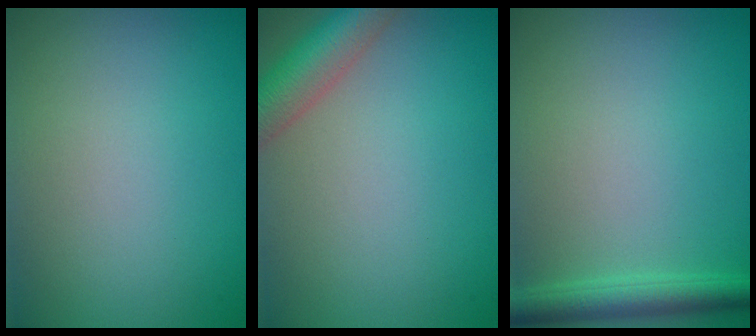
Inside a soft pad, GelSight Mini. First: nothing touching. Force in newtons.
{"total": 4.6, "press": 4.6, "slide": 0.2}
{"total": 2.8, "press": 2.8, "slide": 0.2}